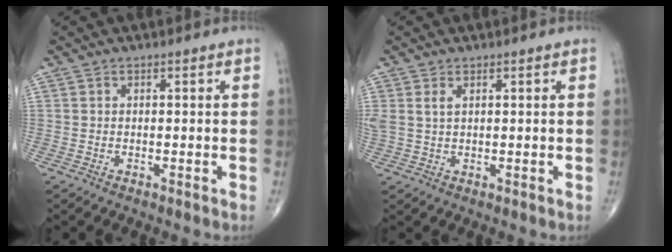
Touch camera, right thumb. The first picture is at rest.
{"total": 2.6, "force": [1.0, 1.3, 2.0], "torque": [-0.053, 0.010, 0.029]}